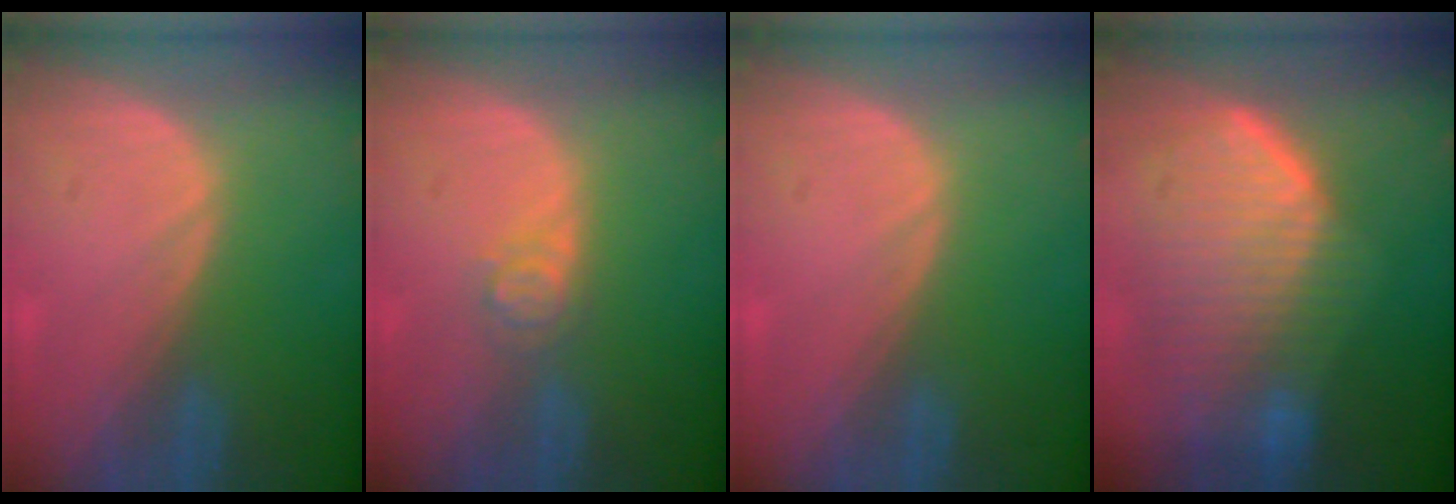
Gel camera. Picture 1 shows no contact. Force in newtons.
{"total": 2.6, "press": 2.6, "slide": 0.3}
{"total": 0.0}
{"total": 10.5, "press": 9.1, "slide": 5.2}